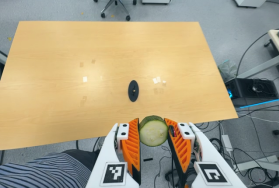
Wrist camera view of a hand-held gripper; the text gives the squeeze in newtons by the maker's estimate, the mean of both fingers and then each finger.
{"total": 12.7, "left": 13.1, "right": 12.2}